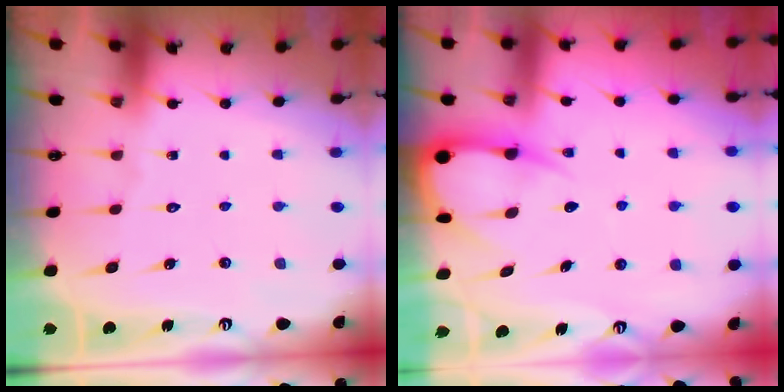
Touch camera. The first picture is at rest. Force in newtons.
{"total": 8.1, "press": 8.0, "slide": 0.9}